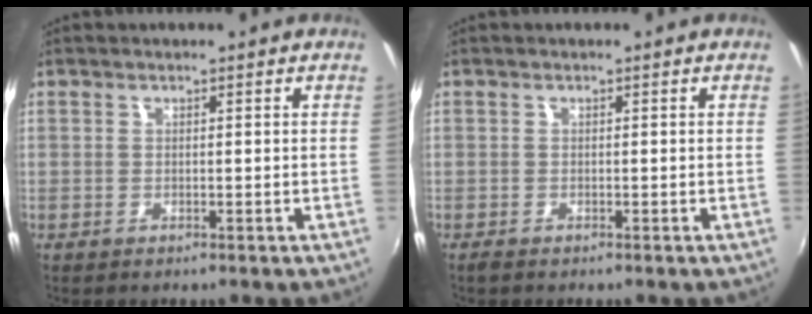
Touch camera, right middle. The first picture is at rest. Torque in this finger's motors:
{"motor_torque": [0.35, -0.34, 0.08, 0.04]}